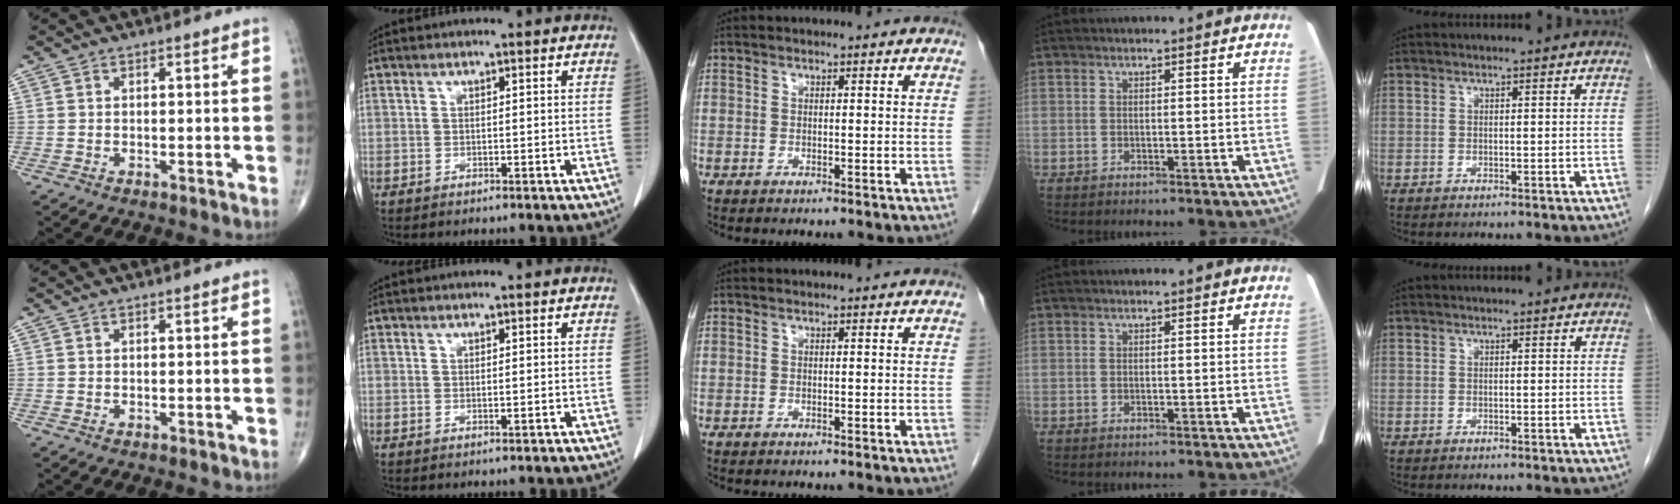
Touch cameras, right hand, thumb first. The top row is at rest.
{}